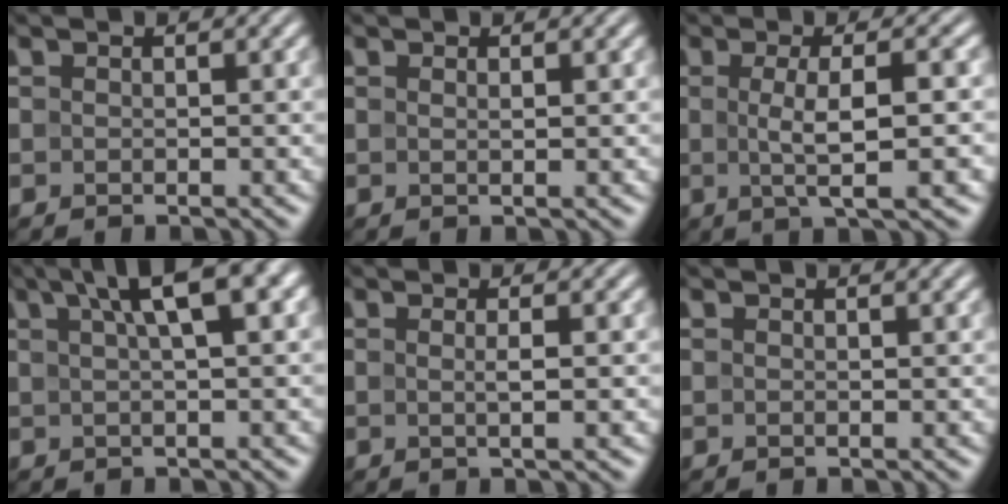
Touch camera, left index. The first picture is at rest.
{"total": 0.8, "force": [0.3, 0.2, 0.7], "torque": [-0.006, 0.004, 0.002]}
{"total": 5.3, "force": [-0.3, 1.2, 5.1], "torque": [-0.084, 0.000, -0.004]}
{"total": 6.3, "force": [2.8, 1.5, 5.4], "torque": [-0.067, 0.019, 0.040]}
{"total": 1.6, "force": [0.1, 0.4, 1.6], "torque": [-0.026, 0.003, -0.004]}
{"total": 0.7, "force": [0.5, 0.2, 0.4], "torque": [-0.002, 0.004, 0.006]}